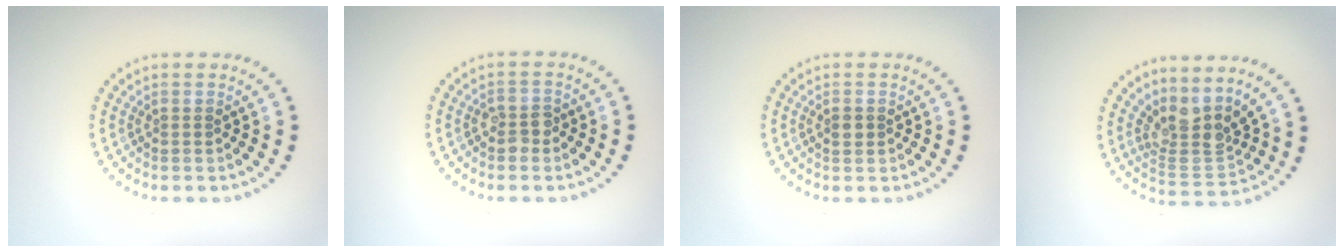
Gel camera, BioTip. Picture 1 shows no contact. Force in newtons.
{"total": 1.7, "press": 1.7, "slide": 0.4}
{"total": 1.2, "press": 1.2, "slide": 0.1}
{"total": 3.7, "press": 2.6, "slide": 2.6}